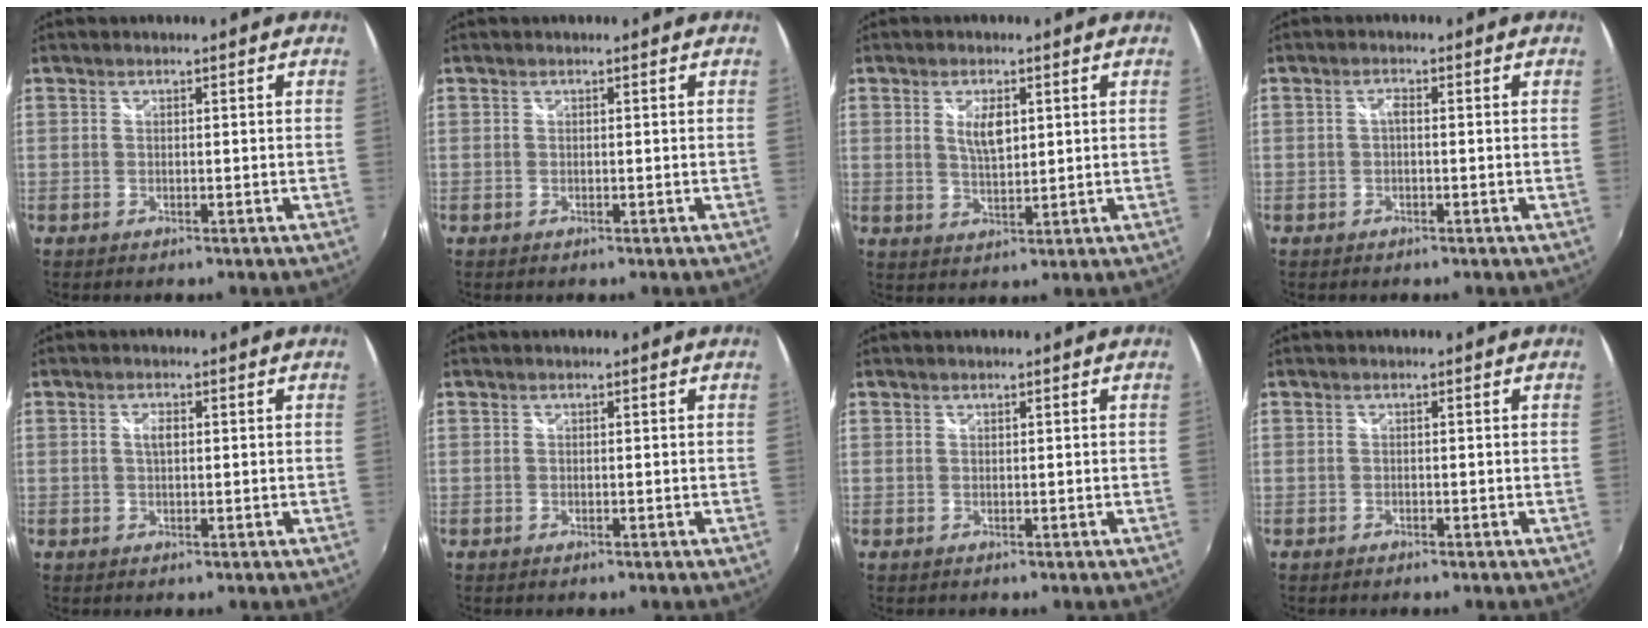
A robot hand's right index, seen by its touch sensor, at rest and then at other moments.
{"total": 0.0}
{"total": 4.8, "force": [1.5, 2.1, 4.0], "torque": [-0.068, -0.003, 0.029]}
{"total": 1.2, "force": [-0.2, 0.5, 1.0], "torque": [-0.020, 0.005, -0.005]}
{"total": 1.8, "force": [0.4, 0.8, 1.5], "torque": [-0.029, 0.002, 0.006]}
{"total": 0.0}
{"total": 0.5, "force": [0.2, 0.5, -0.1], "torque": [0.004, 0.002, 0.002]}
{"total": 0.0}